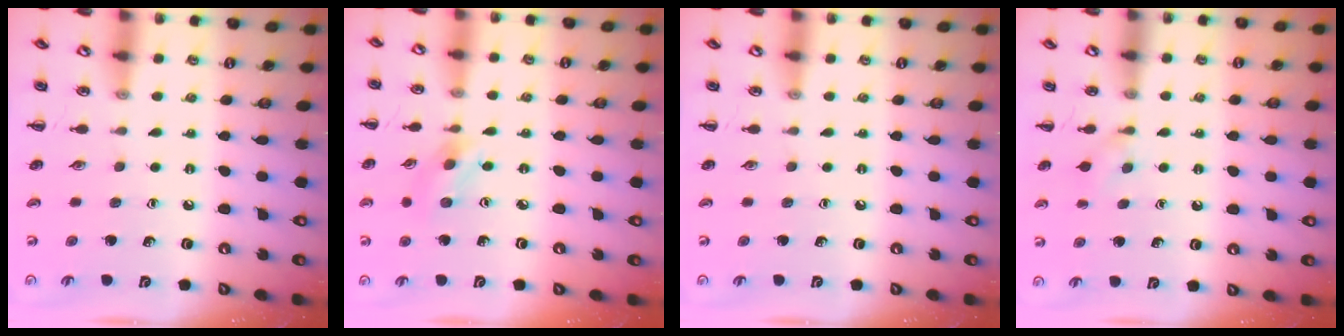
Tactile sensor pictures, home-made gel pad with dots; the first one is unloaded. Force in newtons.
{"total": 2.8, "press": 2.7, "slide": 0.6}
{"total": 0.0}
{"total": 3.7, "press": 3.4, "slide": 1.4}